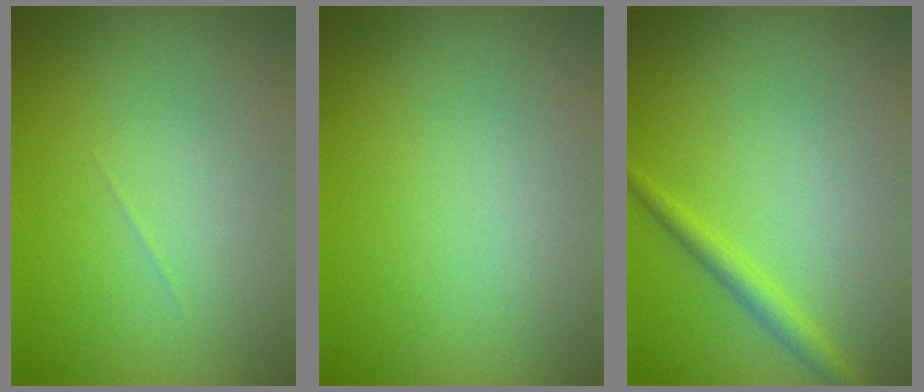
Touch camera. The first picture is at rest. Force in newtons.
{"total": 0.0}
{"total": 1.6, "press": 1.6, "slide": 0.1}